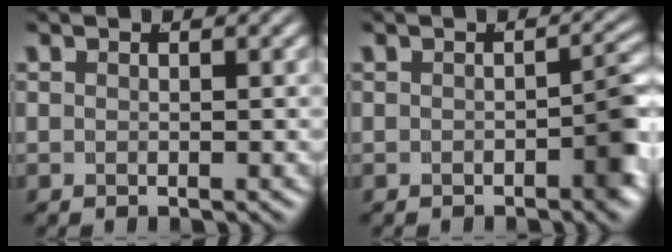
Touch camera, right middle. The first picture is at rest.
{"total": 2.8, "force": [-1.1, 0.9, 2.4], "torque": [-0.026, -0.003, -0.018]}